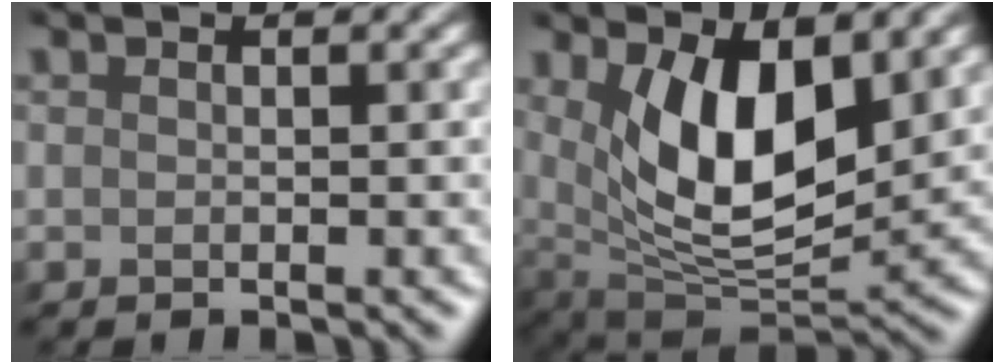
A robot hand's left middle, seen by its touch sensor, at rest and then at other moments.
{"total": 8.8, "force": [2.5, 4.2, 7.3], "torque": [-0.141, -0.019, 0.044]}